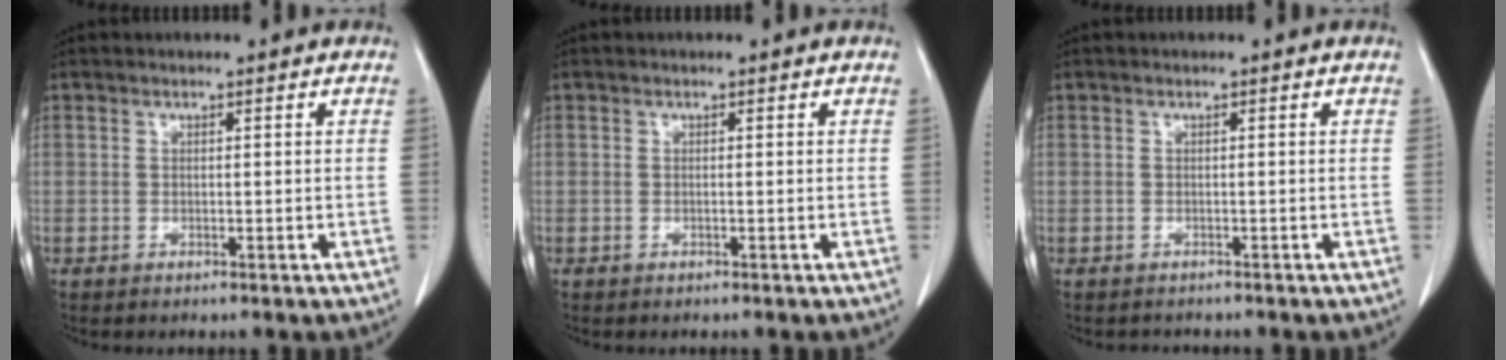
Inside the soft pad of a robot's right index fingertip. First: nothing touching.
{"total": 0.0}
{"total": 1.0, "force": [-0.9, 0.4, -0.1], "torque": [-0.005, -0.001, -0.013]}